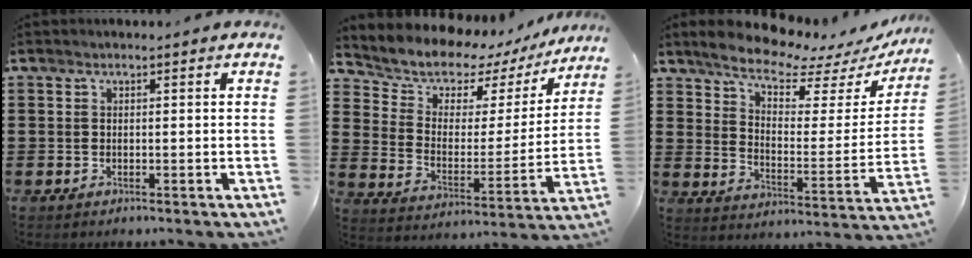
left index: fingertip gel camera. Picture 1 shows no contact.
{"total": 6.4, "force": [5.7, 2.7, 0.4], "torque": [-0.046, -0.050, 0.095]}
{"total": 8.4, "force": [7.5, 1.9, 3.2], "torque": [-0.084, -0.049, 0.132]}